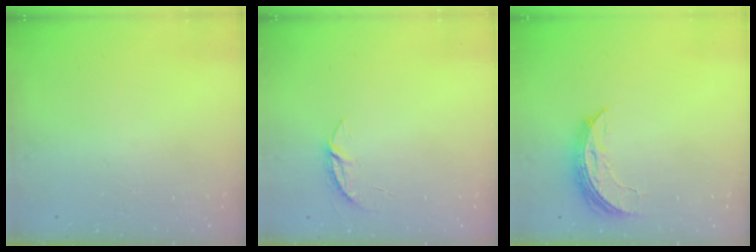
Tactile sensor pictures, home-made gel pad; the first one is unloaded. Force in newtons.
{"total": 3.7, "press": 3.6, "slide": 0.4}
{"total": 8.2, "press": 8.2, "slide": 0.1}